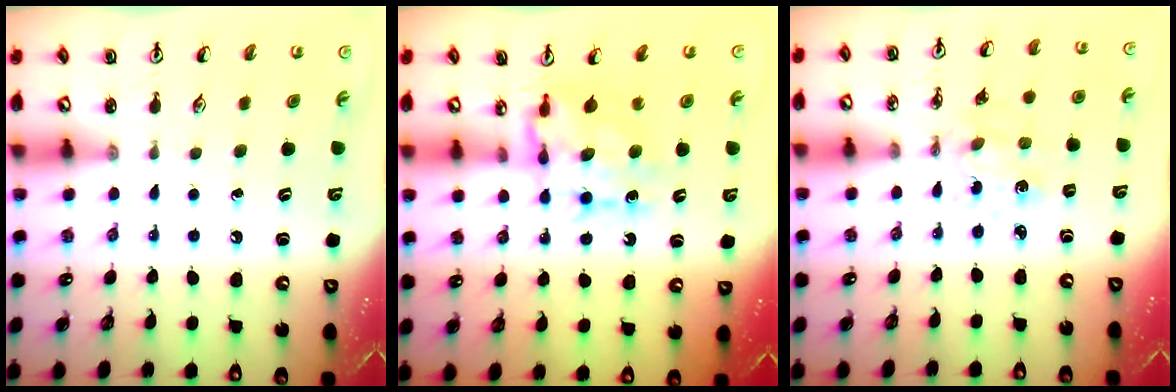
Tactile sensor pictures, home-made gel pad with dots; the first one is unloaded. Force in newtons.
{"total": 8.1, "press": 8.1, "slide": 0.8}
{"total": 2.1, "press": 2.1, "slide": 0.3}